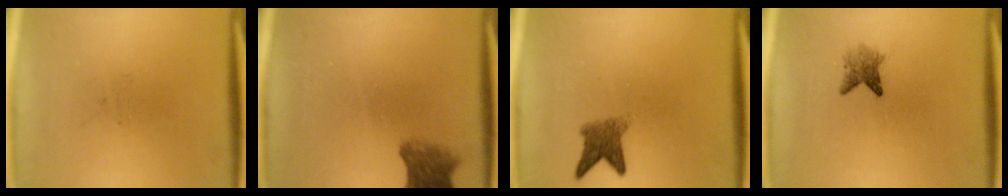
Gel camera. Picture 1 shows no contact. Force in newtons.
{"total": 4.6}
{"total": 3.5}
{"total": 2.5}